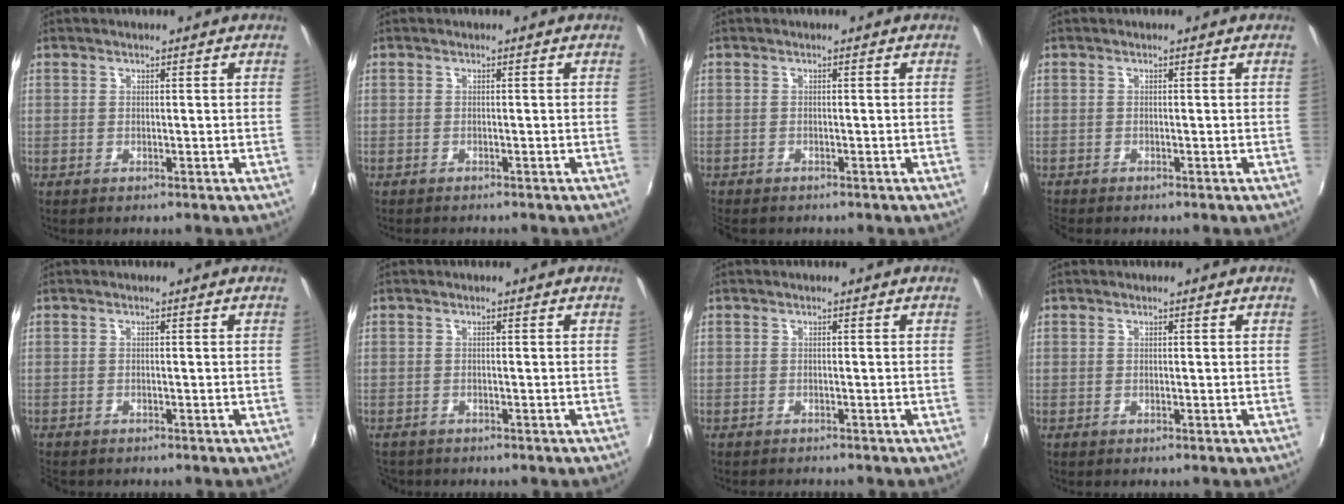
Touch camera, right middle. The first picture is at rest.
{"total": 1.2, "force": [-1.1, 0.1, 0.3], "torque": [-0.007, -0.006, -0.017]}
{"total": 2.3, "force": [-2.1, 0.8, 0.7], "torque": [-0.022, -0.014, -0.035]}
{"total": 1.6, "force": [-1.5, 0.4, 0.4], "torque": [-0.012, -0.012, -0.029]}
{"total": 2.0, "force": [-1.8, 0.6, 0.5], "torque": [-0.015, -0.013, -0.029]}
{"total": 3.3, "force": [-2.8, 1.6, 0.9], "torque": [-0.029, -0.015, -0.047]}
{"total": 1.7, "force": [-1.6, 0.1, 0.4], "torque": [-0.014, -0.010, -0.025]}
{"total": 0.0}